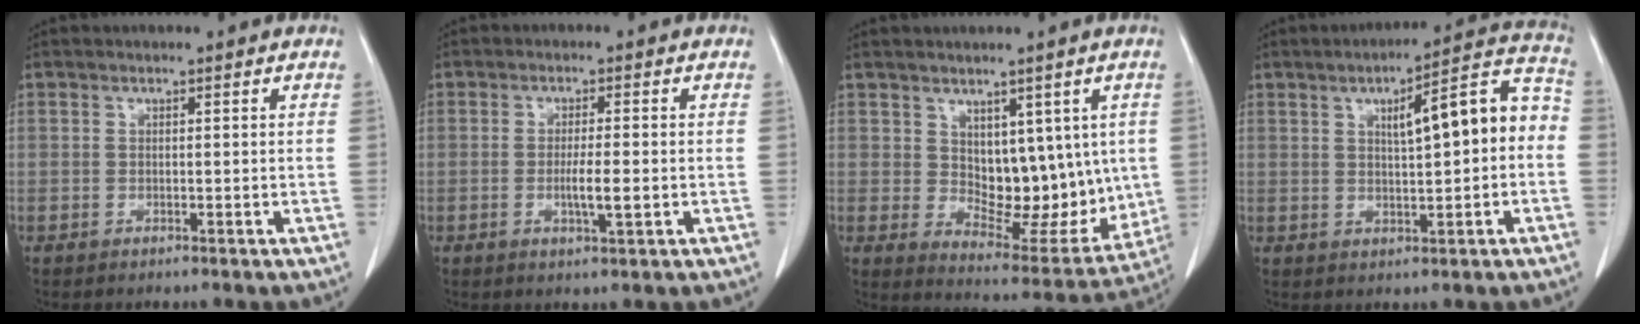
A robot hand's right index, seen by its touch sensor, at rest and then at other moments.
{"total": 3.9, "force": [-0.8, 0.4, 3.8], "torque": [-0.070, -0.005, -0.012]}
{"total": 11.4, "force": [2.1, 6.6, 9.1], "torque": [-0.106, -0.005, 0.051]}
{"total": 10.8, "force": [0.9, 2.3, 10.5], "torque": [-0.140, 0.039, 0.011]}